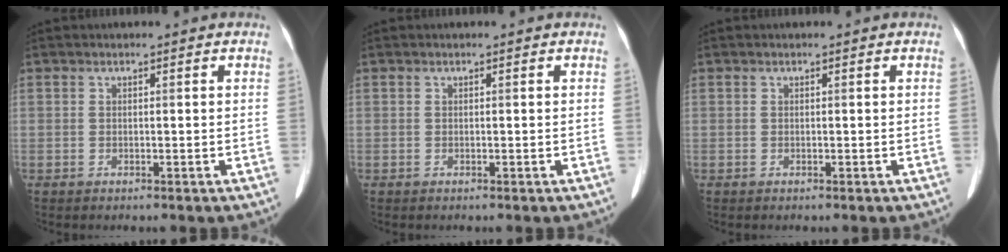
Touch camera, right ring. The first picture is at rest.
{"total": 0.0}
{"total": 0.0}